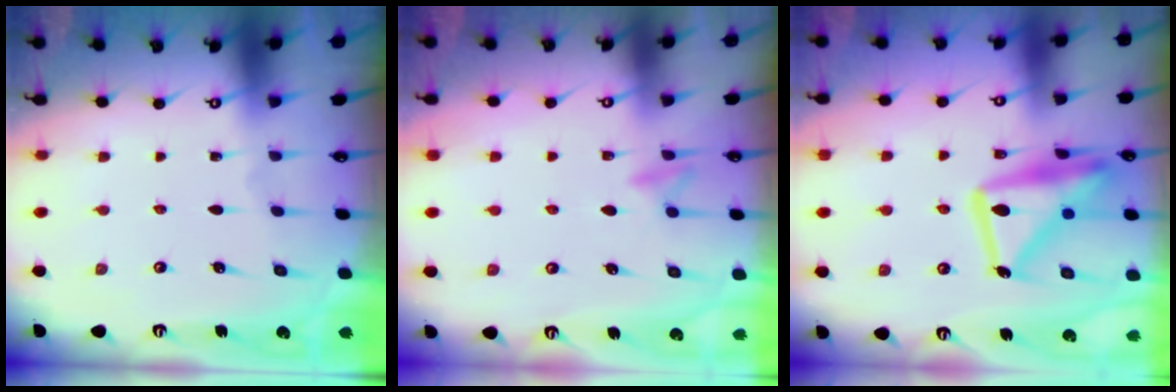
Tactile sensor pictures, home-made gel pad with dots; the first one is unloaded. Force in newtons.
{"total": 8.3, "press": 8.1, "slide": 1.7}
{"total": 19.2, "press": 19.2, "slide": 1.8}